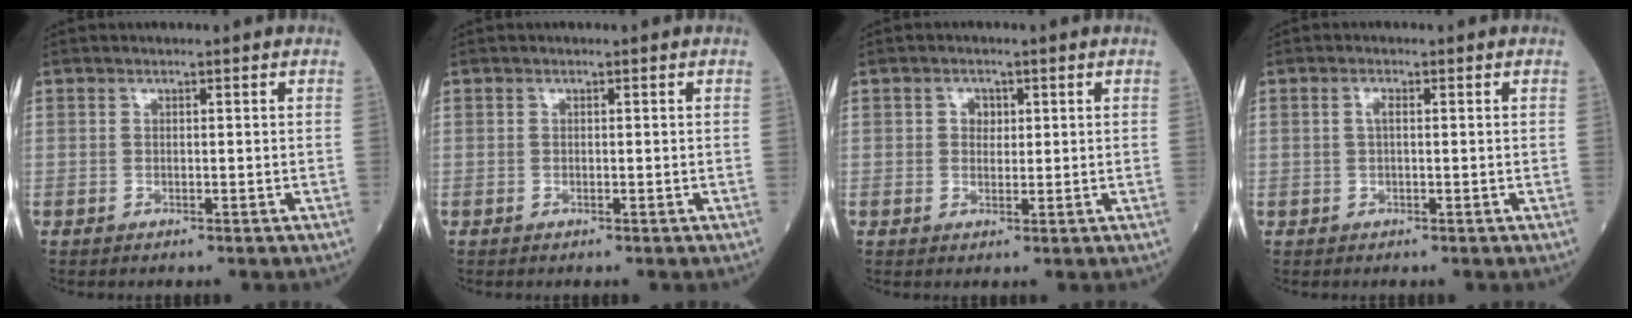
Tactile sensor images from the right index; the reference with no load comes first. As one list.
[{"total": 0.0}, {"total": 1.9, "force": [0.5, 1.5, 1.1], "torque": [-0.014, 0.001, 0.007]}, {"total": 1.3, "force": [0.2, 0.4, 1.2], "torque": [-0.025, 0.003, 0.003]}]